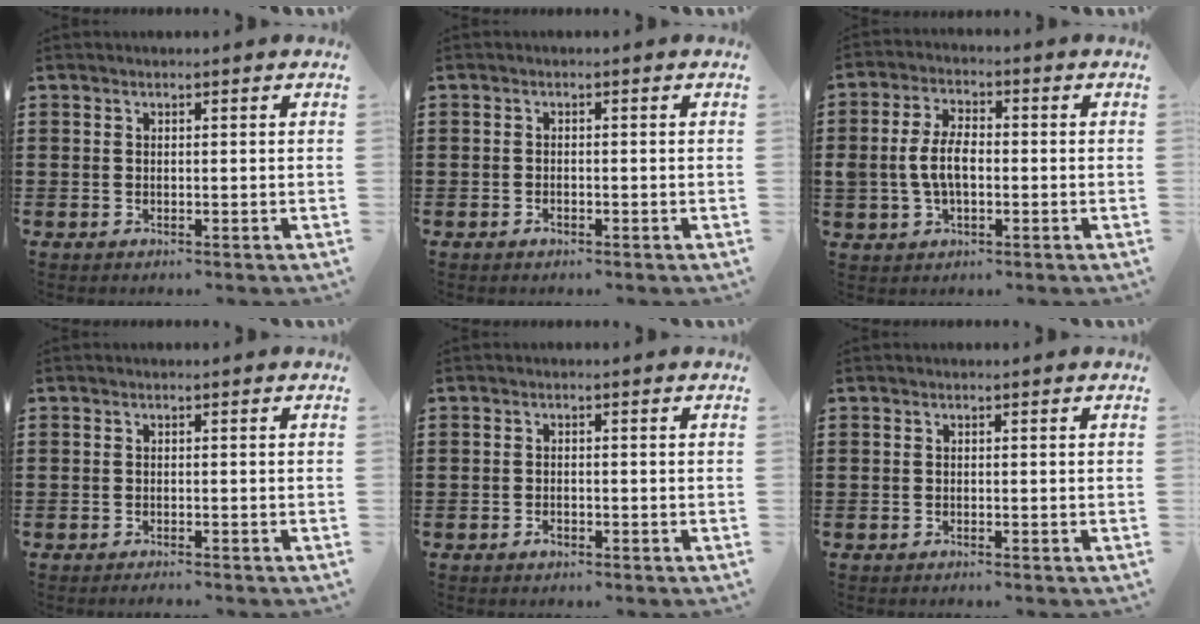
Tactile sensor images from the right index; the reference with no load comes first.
{"total": 0.7, "force": [-0.5, 0.4, 0.4], "torque": [-0.008, -0.001, -0.009]}
{"total": 6.2, "force": [-0.5, 3.5, 5.1], "torque": [-0.116, 0.004, -0.014]}
{"total": 0.6, "force": [-0.6, 0.0, 0.1], "torque": [-0.004, -0.001, -0.012]}
{"total": 1.0, "force": [-0.7, 0.6, 0.6], "torque": [-0.012, -0.002, -0.012]}
{"total": 0.0}